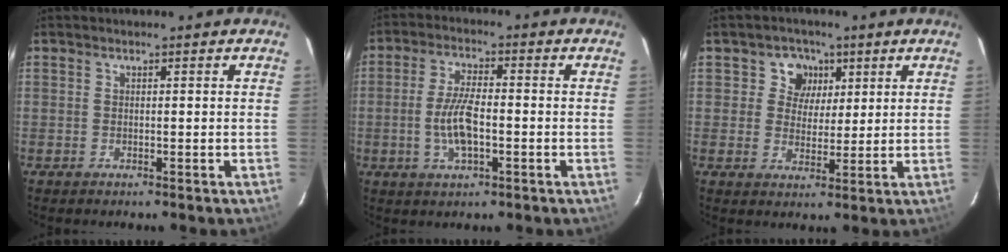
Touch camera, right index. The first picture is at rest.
{"total": 7.5, "force": [-1.7, 2.7, 6.8], "torque": [-0.140, 0.000, -0.033]}
{"total": 5.6, "force": [2.0, 5.1, 1.1], "torque": [-0.008, 0.005, 0.030]}